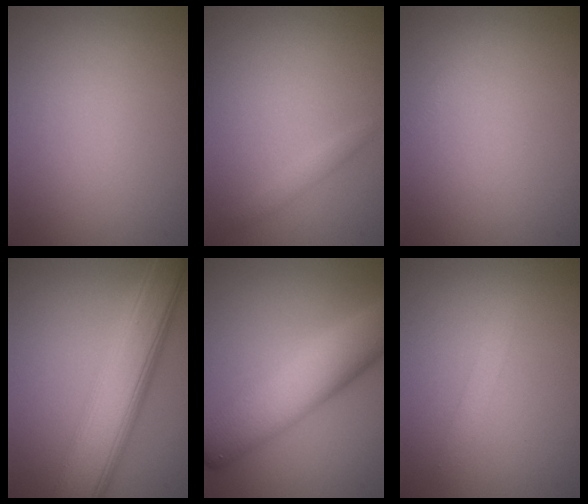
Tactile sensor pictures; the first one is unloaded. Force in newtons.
{"total": 1.6, "press": 1.6, "slide": 0.1}
{"total": 0.6, "press": 0.6, "slide": 0.0}
{"total": 8.9, "press": 8.9, "slide": 0.0}
{"total": 8.4, "press": 8.4, "slide": 0.1}
{"total": 1.1, "press": 1.1, "slide": 0.1}